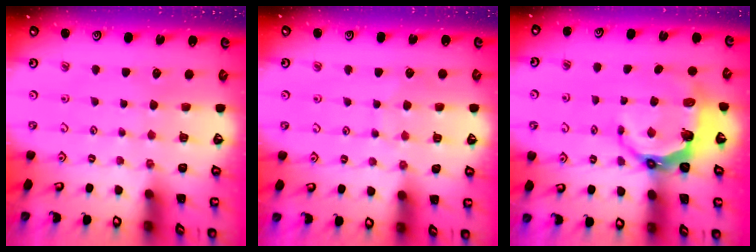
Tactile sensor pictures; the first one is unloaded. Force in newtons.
{"total": 5.0, "press": 4.9, "slide": 0.4}
{"total": 7.3, "press": 5.9, "slide": 4.3}